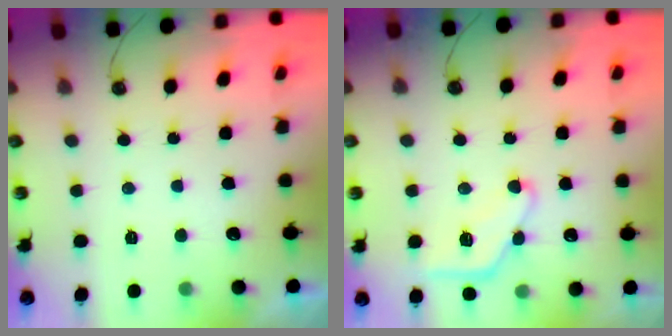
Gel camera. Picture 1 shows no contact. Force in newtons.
{"total": 10.9, "press": 10.9, "slide": 0.4}